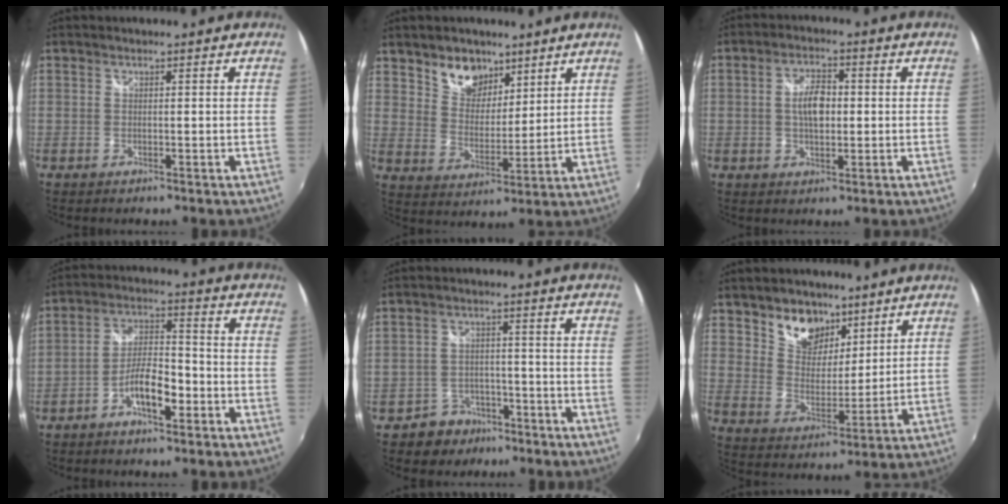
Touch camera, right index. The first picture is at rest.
{"total": 9.0, "force": [6.2, 5.8, 3.0], "torque": [-0.048, 0.011, 0.117]}
{"total": 6.0, "force": [0.1, 3.2, 5.1], "torque": [-0.093, 0.008, 0.003]}
{"total": 7.8, "force": [-4.0, 2.7, 6.1], "torque": [-0.120, 0.012, -0.069]}
{"total": 6.1, "force": [-4.1, 4.5, 0.4], "torque": [-0.023, 0.023, -0.060]}
{"total": 10.3, "force": [6.9, 6.6, 3.8], "torque": [-0.066, 0.004, 0.127]}